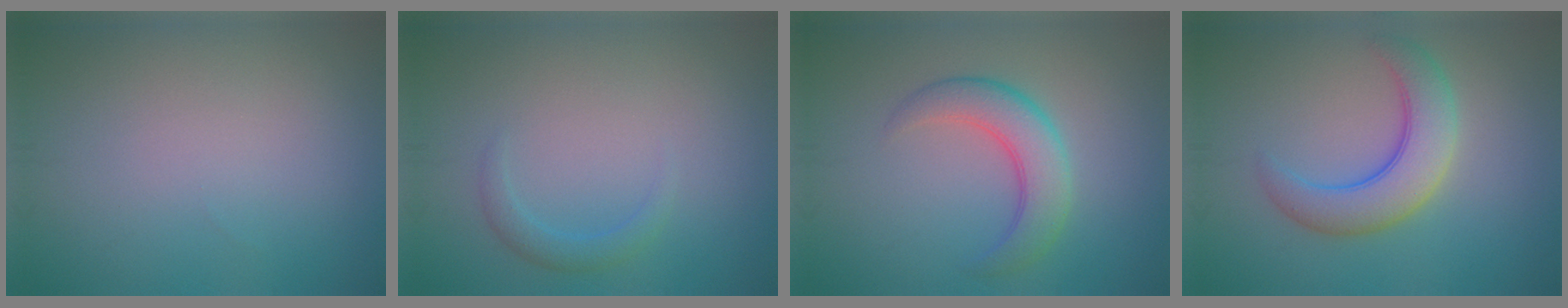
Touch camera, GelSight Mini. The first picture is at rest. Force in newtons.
{"total": 1.5, "press": 1.5, "slide": 0.1}
{"total": 4.4, "press": 4.4, "slide": 0.1}
{"total": 5.4, "press": 5.4, "slide": 0.3}